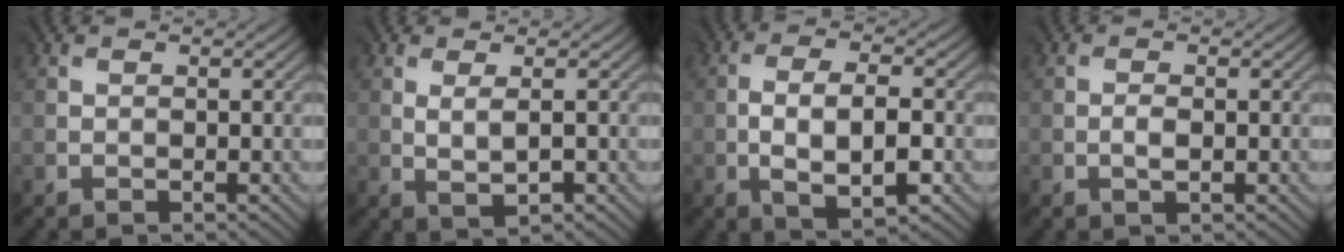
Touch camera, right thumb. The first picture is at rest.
{"total": 1.7, "force": [0.3, 0.4, 1.6], "torque": [-0.036, -0.004, 0.013]}
{"total": 6.4, "force": [-1.6, 2.8, 5.5], "torque": [-0.104, -0.006, -0.026]}
{"total": 0.9, "force": [-0.5, 0.4, 0.7], "torque": [-0.014, -0.003, -0.006]}